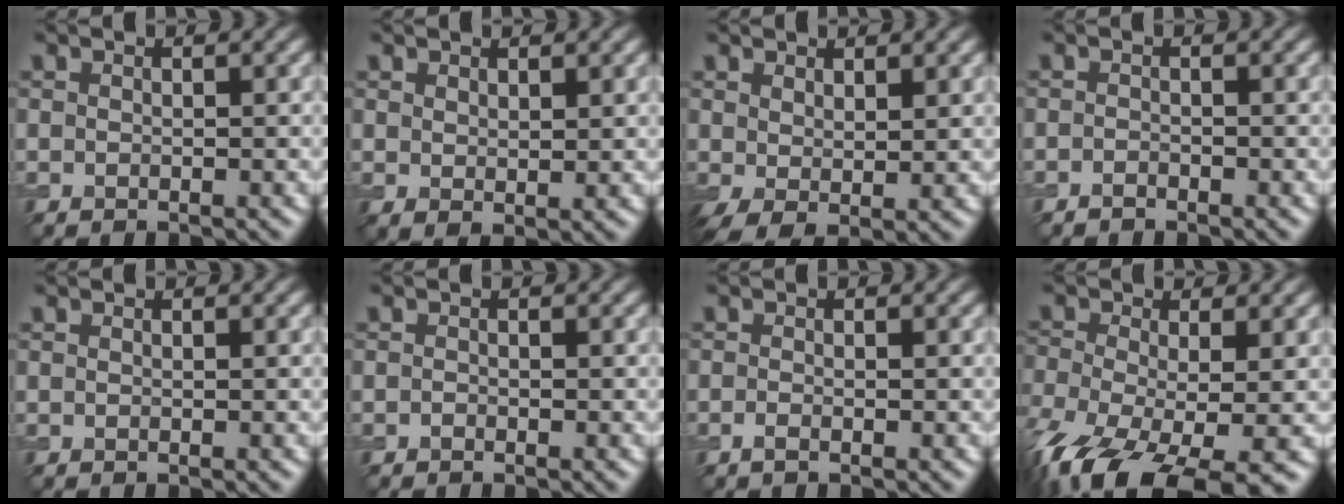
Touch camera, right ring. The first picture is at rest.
{"total": 1.6, "force": [1.0, 0.6, 1.1], "torque": [-0.020, -0.004, 0.022]}
{"total": 2.9, "force": [0.8, 1.4, 2.5], "torque": [-0.055, -0.003, 0.017]}
{"total": 0.6, "force": [-0.6, 0.1, 0.1], "torque": [-0.001, 0.001, -0.011]}
{"total": 0.0}
{"total": 0.0}
{"total": 0.6, "force": [-0.4, 0.2, 0.5], "torque": [-0.011, -0.003, -0.009]}
{"total": 10.4, "force": [-5.2, 4.3, 7.9], "torque": [-0.158, -0.034, -0.094]}